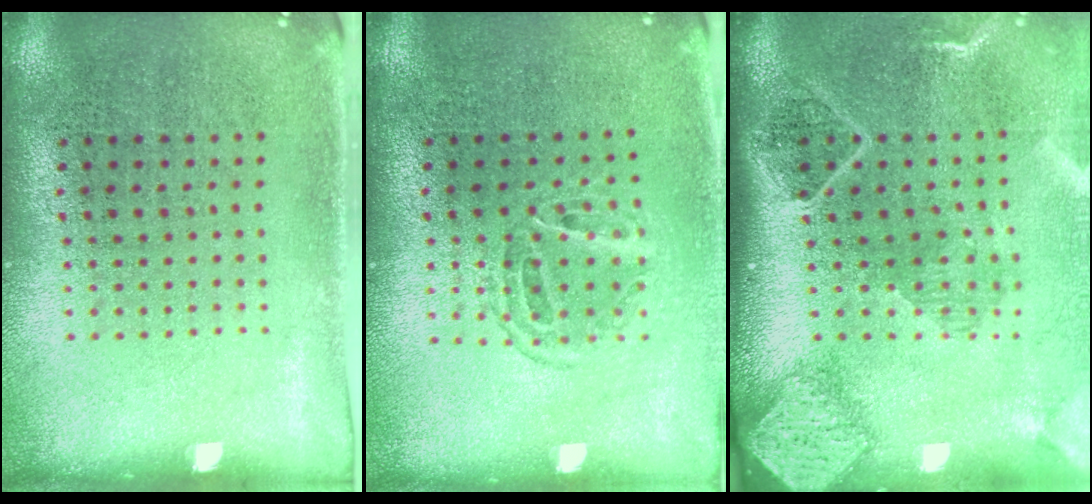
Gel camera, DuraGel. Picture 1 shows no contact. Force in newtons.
{"total": 1.4, "press": 1.1, "slide": 0.8}
{"total": 2.7, "press": 2.0, "slide": 1.8}